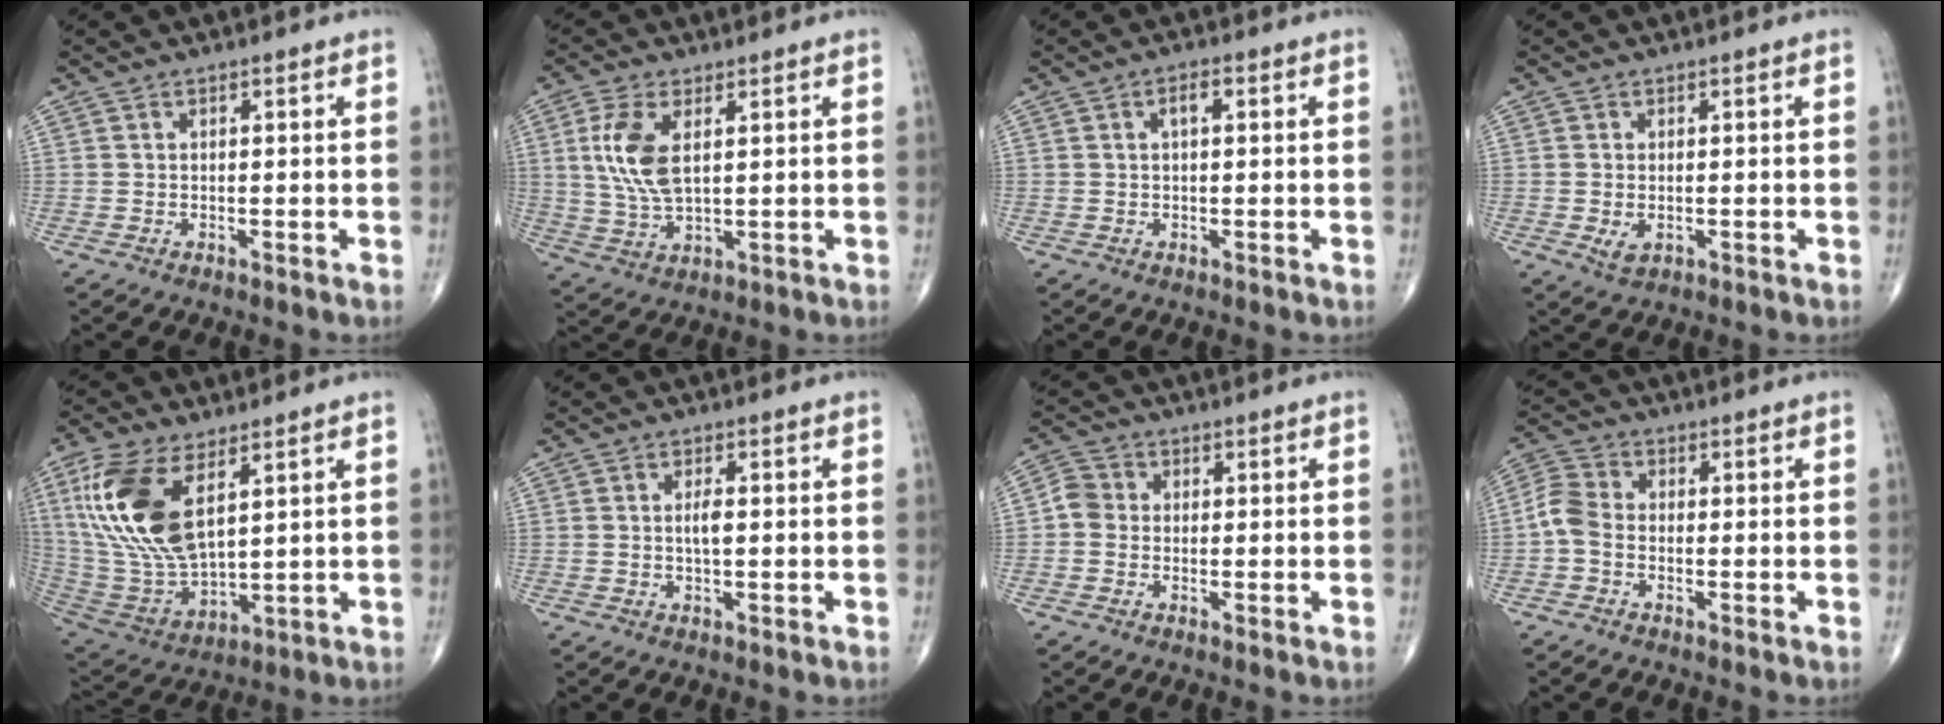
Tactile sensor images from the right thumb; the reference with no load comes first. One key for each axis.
{"total": 9.1, "fx": 2.3, "fy": 4.3, "fz": 7.7, "tx": -0.169, "ty": -0.007, "tz": 0.050}
{"total": 2.2, "fx": 0.5, "fy": 1.0, "fz": 1.9, "tx": -0.031, "ty": 0.006, "tz": 0.008}
{"total": 2.3, "fx": -0.5, "fy": 1.4, "fz": 1.8, "tx": -0.029, "ty": -0.003, "tz": -0.004}
{"total": 18.8, "fx": 6.9, "fy": 9.0, "fz": 15.0, "tx": -0.310, "ty": -0.027, "tz": 0.144}
{"total": 2.4, "fx": 0.0, "fy": 0.8, "fz": 2.2, "tx": -0.040, "ty": 0.002, "tz": -0.001}
{"total": 3.4, "fx": -0.5, "fy": 3.0, "fz": 1.4, "tx": -0.016, "ty": 0.009, "tz": -0.020}
{"total": 4.7, "fx": -1.2, "fy": 3.2, "fz": 3.2, "tx": -0.069, "ty": 0.014, "tz": -0.040}